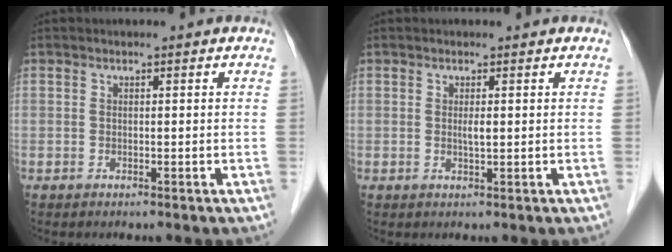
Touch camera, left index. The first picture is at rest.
{"total": 1.1, "force": [0.3, 0.2, 1.1], "torque": [-0.025, -0.003, 0.003]}